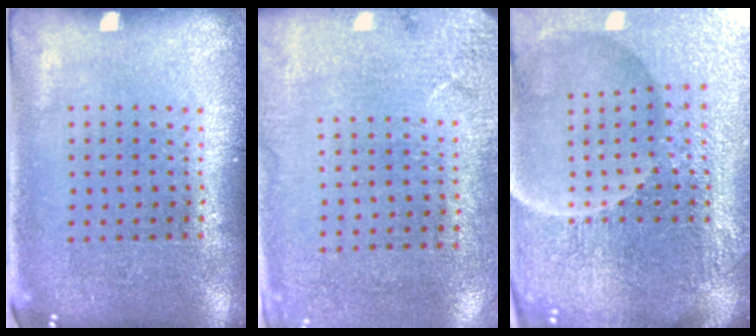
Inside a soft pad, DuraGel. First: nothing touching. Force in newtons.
{"total": 2.7, "press": 2.2, "slide": 1.6}
{"total": 5.5, "press": 5.2, "slide": 1.8}